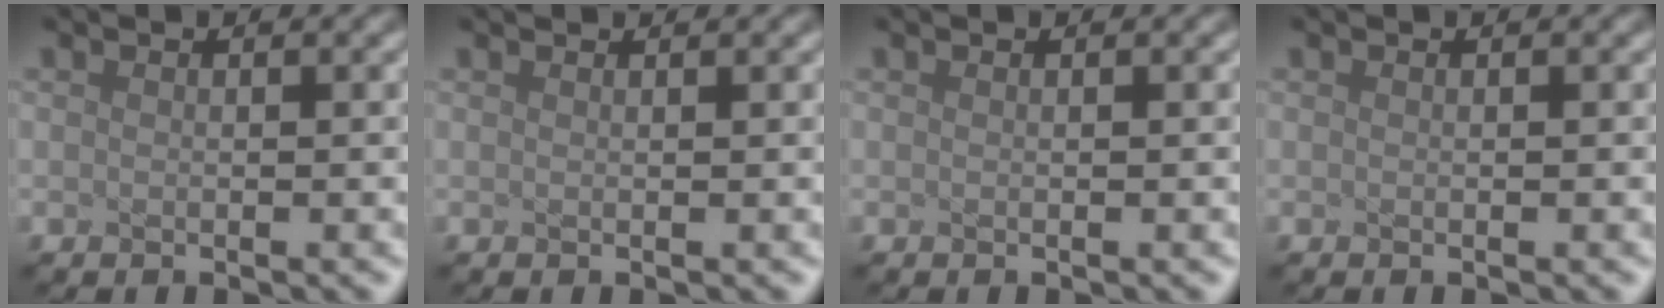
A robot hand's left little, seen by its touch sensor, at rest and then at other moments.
{"total": 1.0, "force": [0.9, 0.2, 0.2], "torque": [-0.003, -0.001, 0.003]}
{"total": 0.0}
{"total": 0.0}